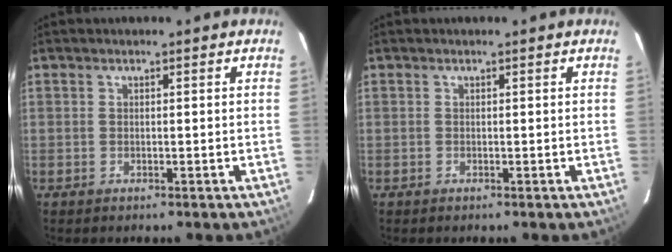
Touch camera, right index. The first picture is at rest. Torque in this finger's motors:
{"motor_torque": [-0.07, 0.12, -0.02, 0.00]}